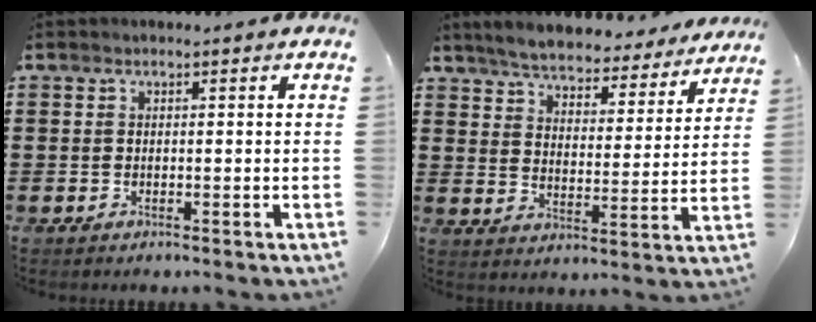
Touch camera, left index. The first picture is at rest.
{"total": 5.4, "force": [5.3, 0.2, 0.8], "torque": [-0.045, -0.038, 0.089]}